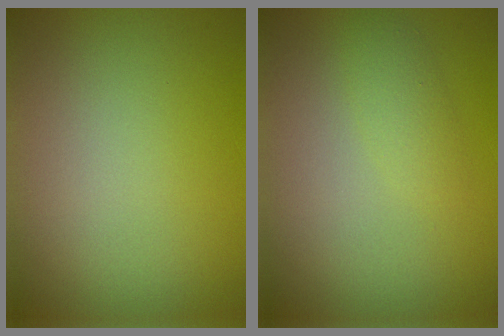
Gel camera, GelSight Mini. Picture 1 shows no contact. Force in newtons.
{"total": 1.5, "press": 1.5, "slide": 0.1}